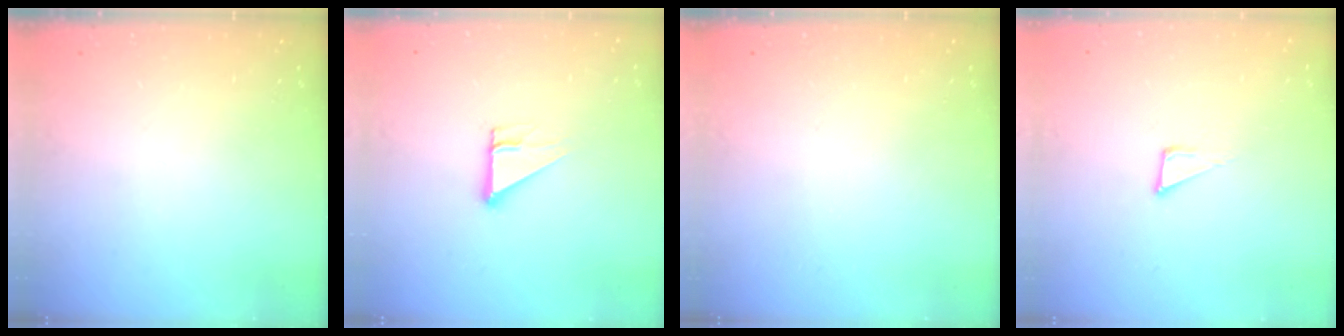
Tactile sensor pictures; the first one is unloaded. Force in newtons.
{"total": 4.3, "press": 4.3, "slide": 0.4}
{"total": 0.0}
{"total": 4.3, "press": 4.3, "slide": 0.1}